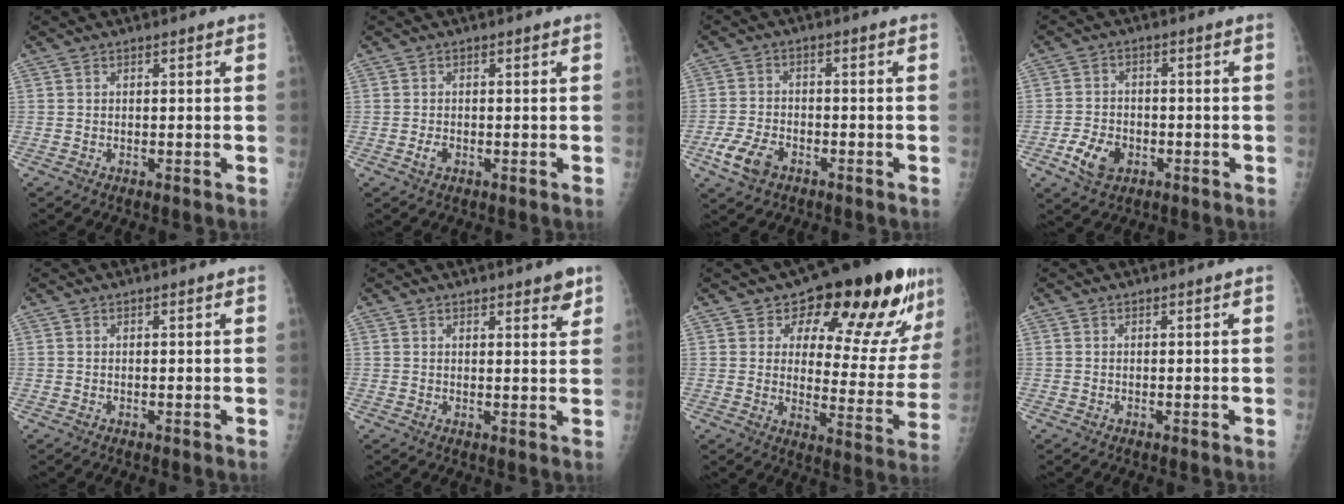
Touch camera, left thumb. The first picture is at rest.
{"total": 1.6, "force": [-0.5, 1.1, 1.1], "torque": [-0.019, 0.000, -0.011]}
{"total": 6.7, "force": [-3.5, 4.2, 3.9], "torque": [-0.078, 0.012, -0.063]}
{"total": 6.6, "force": [-2.8, 4.7, 3.8], "torque": [-0.062, 0.011, -0.047]}
{"total": 0.0}
{"total": 3.7, "force": [2.5, 1.2, 2.5], "torque": [-0.019, -0.014, 0.030]}
{"total": 19.9, "force": [12.6, 8.3, 13.0], "torque": [-0.124, -0.078, 0.162]}
{"total": 0.0}